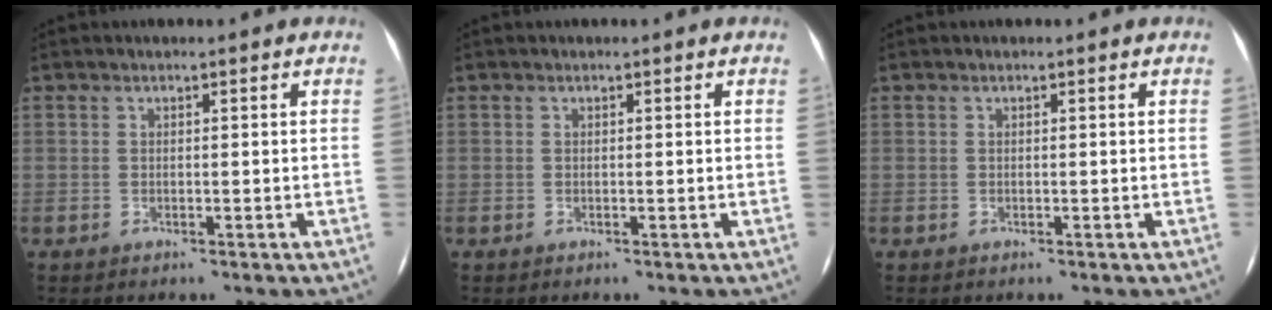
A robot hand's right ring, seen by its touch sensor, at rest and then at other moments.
{"total": 0.0}
{"total": 0.0}